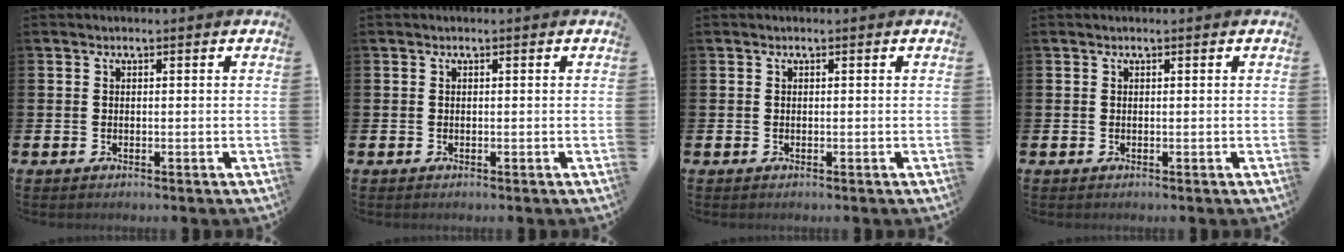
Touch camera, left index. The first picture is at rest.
{"total": 0.0}
{"total": 0.0}
{"total": 0.0}